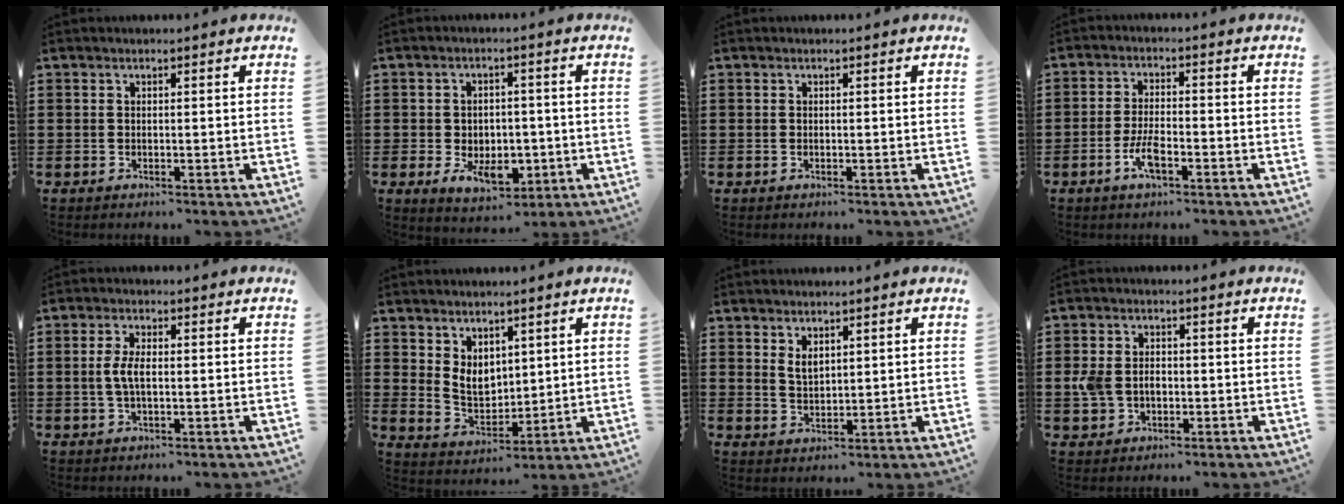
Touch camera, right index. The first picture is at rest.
{"total": 5.8, "force": [-1.8, 4.1, 3.7], "torque": [-0.050, 0.006, -0.034]}
{"total": 0.0}
{"total": 4.8, "force": [-2.3, 1.6, 4.0], "torque": [-0.093, -0.001, -0.049]}
{"total": 3.8, "force": [-0.2, 1.5, 3.4], "torque": [-0.080, -0.002, -0.010]}
{"total": 5.6, "force": [2.3, 4.1, 2.9], "torque": [-0.061, 0.003, 0.044]}
{"total": 2.4, "force": [1.6, 1.2, 1.3], "torque": [-0.021, -0.001, 0.027]}
{"total": 4.1, "force": [-0.6, 3.3, 2.4], "torque": [-0.065, 0.004, -0.016]}